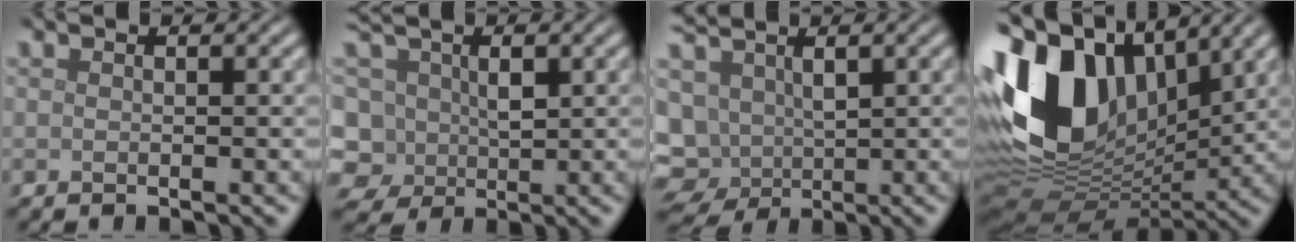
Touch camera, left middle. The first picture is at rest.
{"total": 5.6, "force": [0.1, 4.5, 3.3], "torque": [-0.080, 0.008, 0.006]}
{"total": 10.1, "force": [-2.0, 7.7, 6.2], "torque": [-0.139, -0.021, -0.005]}
{"total": 15.1, "force": [3.7, 9.8, 10.8], "torque": [-0.238, 0.021, 0.058]}